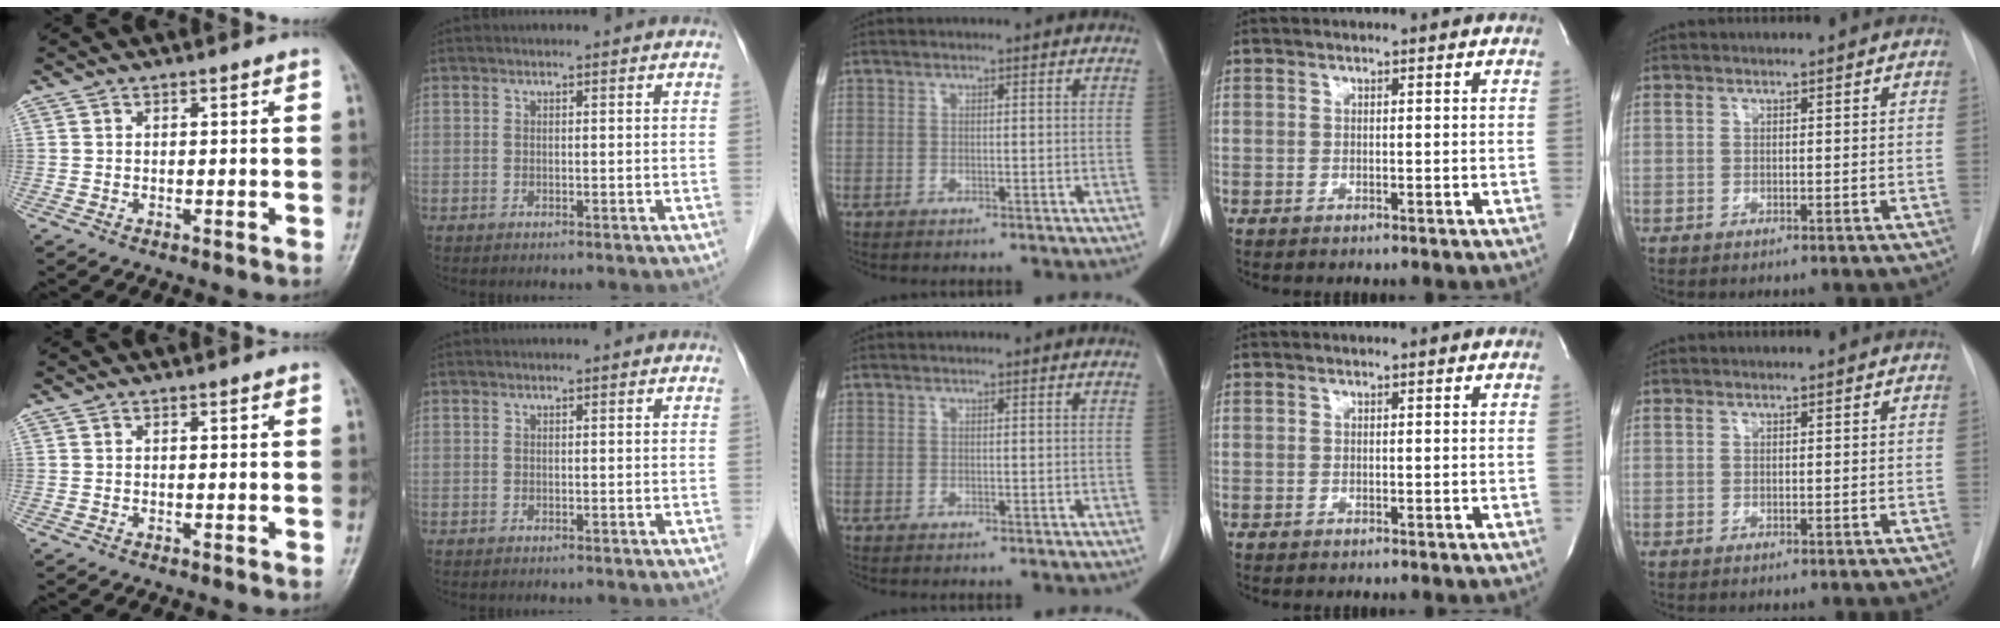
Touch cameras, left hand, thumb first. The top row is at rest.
{}